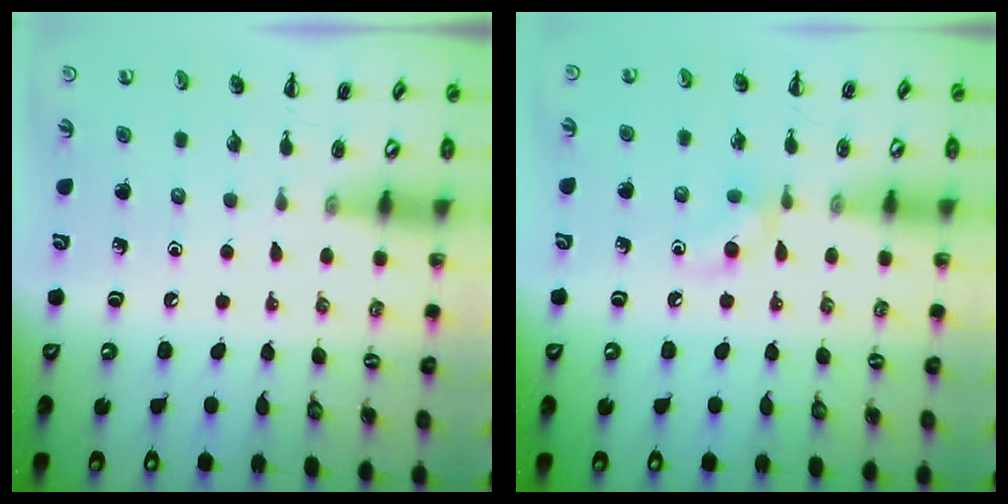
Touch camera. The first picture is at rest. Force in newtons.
{"total": 5.5, "press": 5.4, "slide": 1.0}